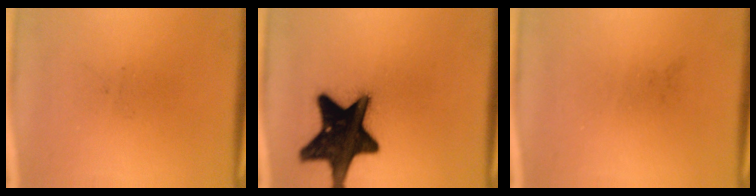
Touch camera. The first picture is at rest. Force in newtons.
{"total": 19.3}
{"total": 0.0}